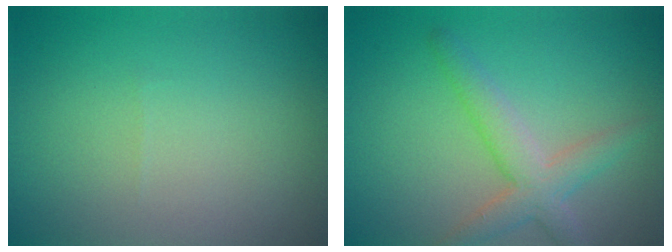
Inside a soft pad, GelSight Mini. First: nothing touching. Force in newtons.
{"total": 3.7, "press": 3.7, "slide": 0.1}